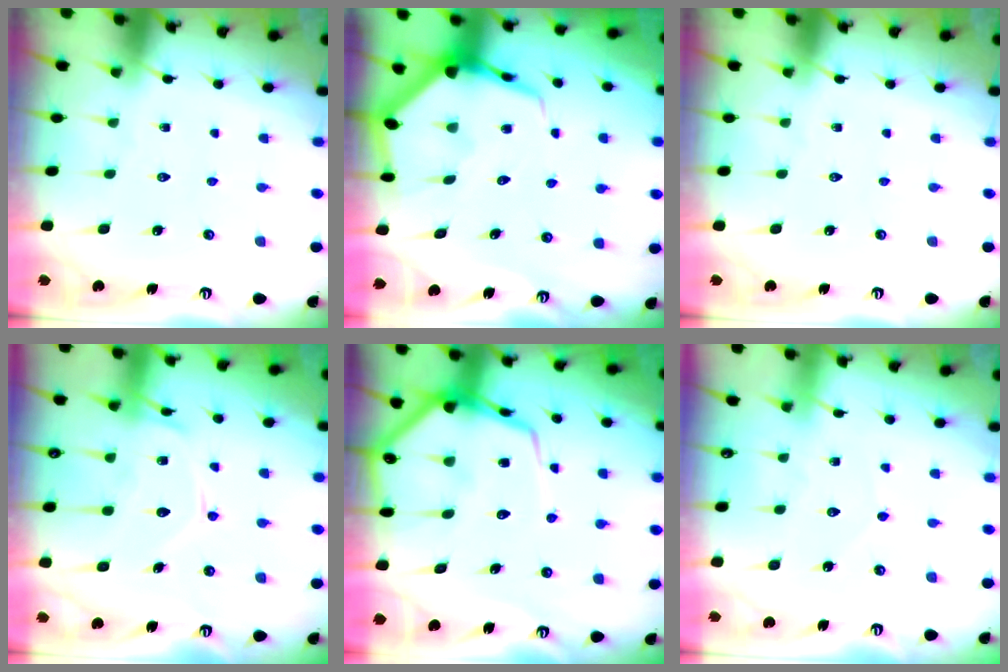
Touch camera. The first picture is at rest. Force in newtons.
{"total": 8.6, "press": 8.5, "slide": 0.9}
{"total": 0.0}
{"total": 13.7, "press": 13.6, "slide": 1.1}
{"total": 12.4, "press": 12.3, "slide": 1.3}
{"total": 2.6, "press": 2.6, "slide": 0.3}